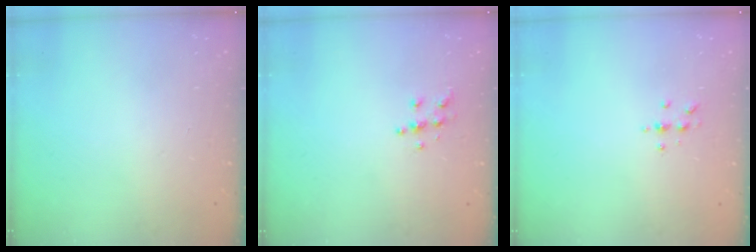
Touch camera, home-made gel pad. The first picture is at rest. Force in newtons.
{"total": 5.4, "press": 5.4, "slide": 0.3}
{"total": 4.1, "press": 4.1, "slide": 0.5}